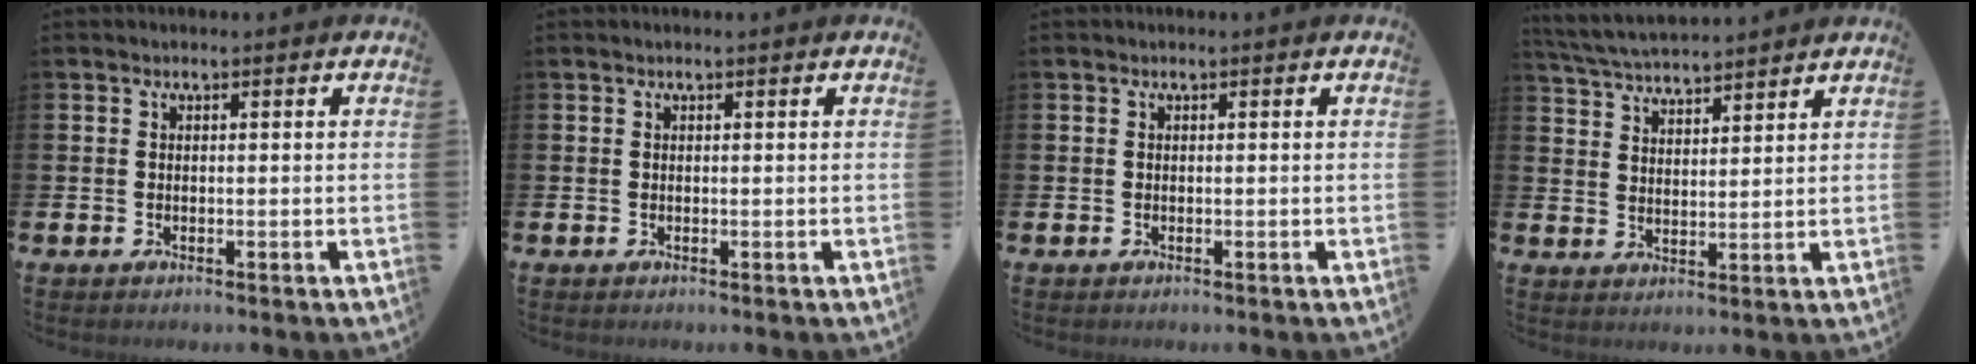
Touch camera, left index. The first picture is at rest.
{"total": 0.0}
{"total": 0.0}
{"total": 4.6, "force": [4.6, 0.2, 0.5], "torque": [-0.030, -0.025, 0.082]}